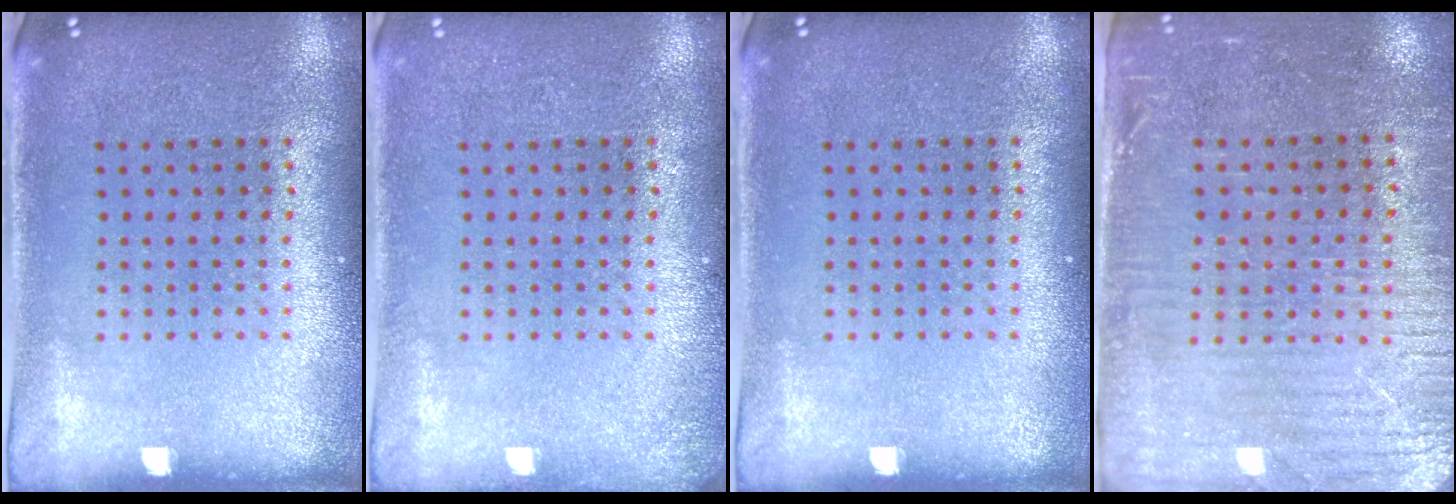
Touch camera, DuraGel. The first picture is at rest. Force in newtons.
{"total": 0.9, "press": 0.9, "slide": 0.2}
{"total": 0.0}
{"total": 3.5, "press": 2.9, "slide": 1.8}